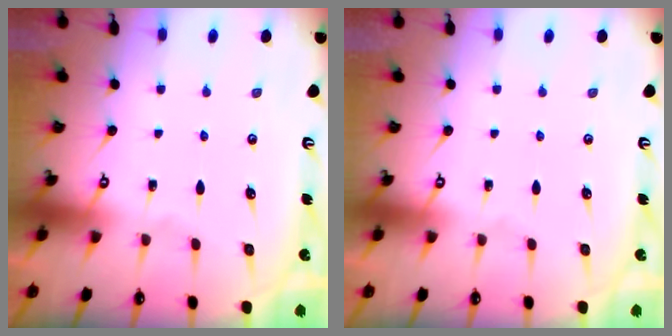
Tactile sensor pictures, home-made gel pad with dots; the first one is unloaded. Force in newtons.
{"total": 0.0}